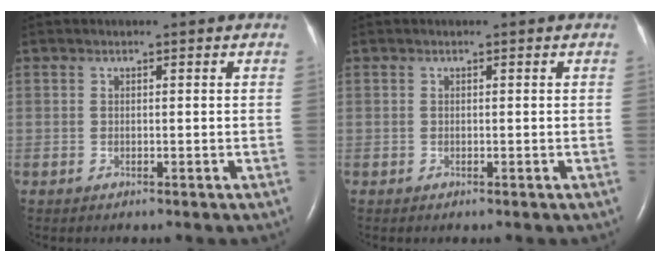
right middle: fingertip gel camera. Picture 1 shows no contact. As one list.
[{"total": 0.0}]